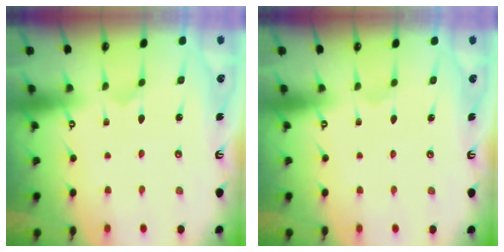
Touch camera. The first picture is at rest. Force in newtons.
{"total": 1.9, "press": 1.8, "slide": 0.3}